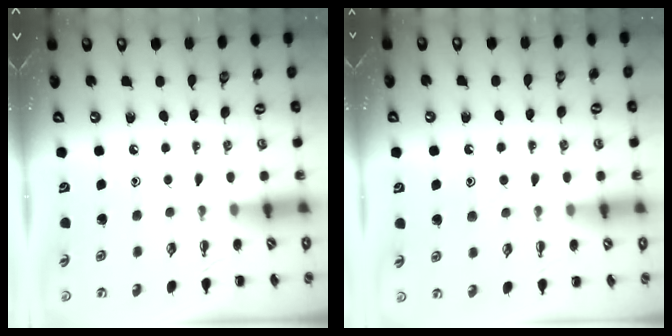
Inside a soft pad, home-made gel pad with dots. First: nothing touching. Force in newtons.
{"total": 7.2, "press": 7.2, "slide": 1.1}